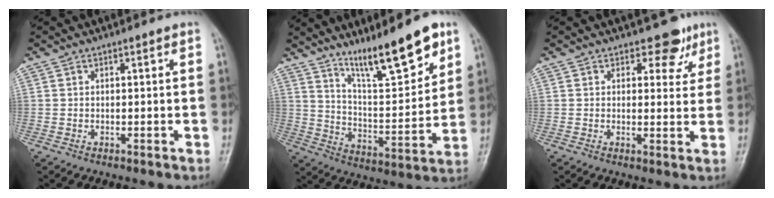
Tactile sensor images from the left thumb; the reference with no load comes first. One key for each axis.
{"total": 16.0, "fx": 11.0, "fy": 3.8, "fz": 11.0, "tx": -0.146, "ty": -0.070, "tz": 0.192}
{"total": 4.7, "fx": 3.2, "fy": 3.1, "fz": 1.6, "tx": 0.014, "ty": -0.017, "tz": 0.035}